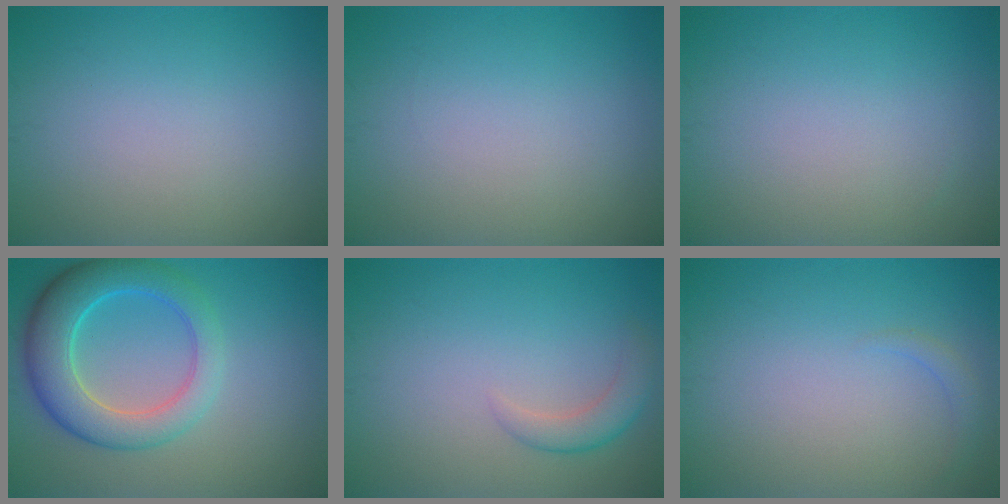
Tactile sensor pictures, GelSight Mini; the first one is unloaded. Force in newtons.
{"total": 0.0}
{"total": 0.0}
{"total": 6.9, "press": 6.8, "slide": 0.5}
{"total": 2.2, "press": 2.2, "slide": 0.1}
{"total": 1.0, "press": 1.0, "slide": 0.2}